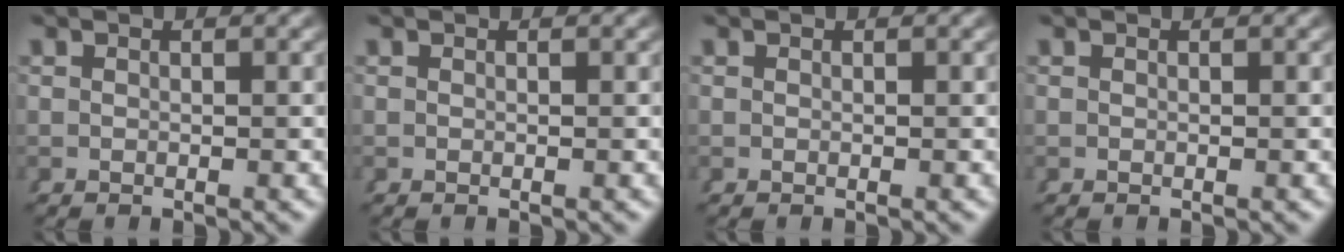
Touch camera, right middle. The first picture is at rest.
{"total": 0.0}
{"total": 0.0}
{"total": 0.0}